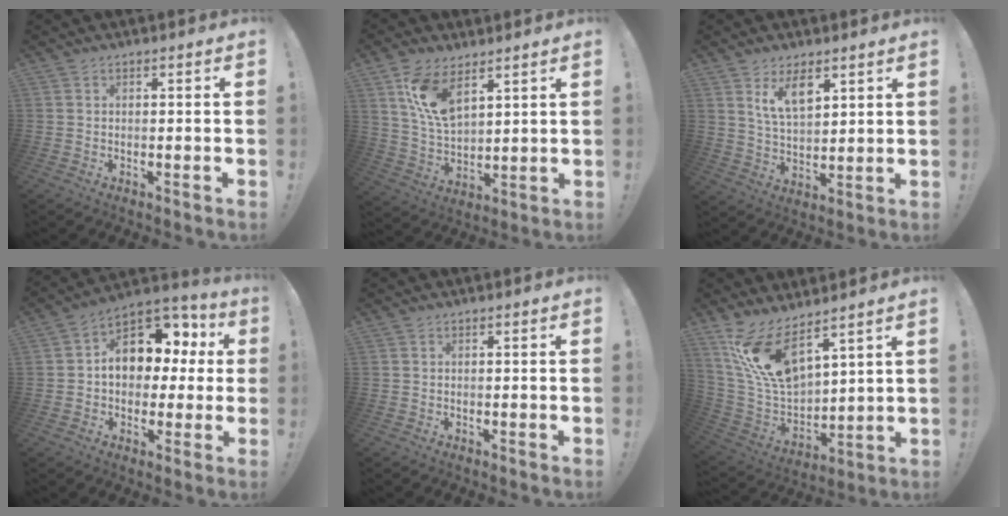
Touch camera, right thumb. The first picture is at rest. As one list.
[{"total": 11.9, "force": [7.1, 6.1, 7.4], "torque": [-0.152, -0.035, 0.134]}, {"total": 9.9, "force": [6.3, 5.1, 5.7], "torque": [-0.099, -0.028, 0.119]}, {"total": 13.9, "force": [3.4, 10.5, 8.5], "torque": [-0.112, -0.016, 0.064]}, {"total": 0.0}, {"total": 15.2, "force": [10.5, 6.0, 9.2], "torque": [-0.190, -0.073, 0.196]}]